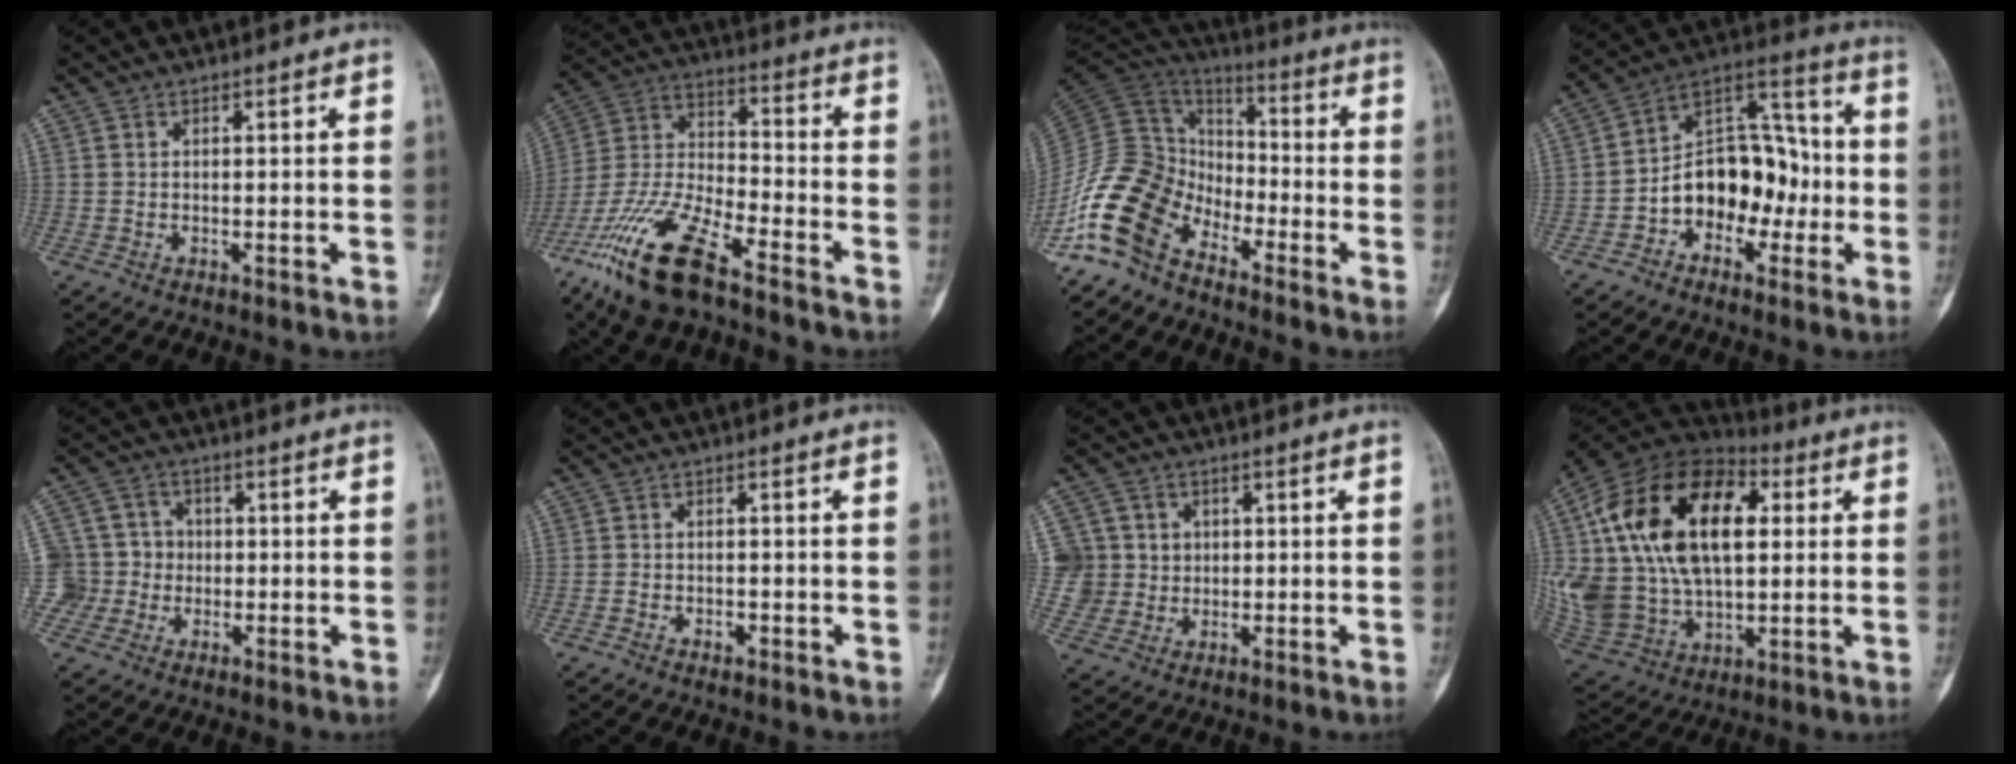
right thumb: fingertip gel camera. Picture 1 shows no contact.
{"total": 18.1, "force": [-11.9, 5.5, 12.5], "torque": [-0.274, 0.042, -0.230]}
{"total": 15.3, "force": [-9.8, 9.4, 7.1], "torque": [-0.134, 0.083, -0.201]}
{"total": 15.7, "force": [-3.6, 10.8, 10.9], "torque": [-0.130, 0.058, -0.066]}
{"total": 7.2, "force": [-1.0, 7.1, 0.5], "torque": [0.023, 0.020, -0.024]}
{"total": 1.3, "force": [-0.6, 0.9, 0.6], "torque": [-0.009, 0.006, -0.010]}
{"total": 7.6, "force": [1.4, 7.5, 0.9], "torque": [0.018, 0.008, 0.027]}
{"total": 34.8, "force": [7.2, 21.5, 26.4], "torque": [-0.537, 0.034, 0.143]}